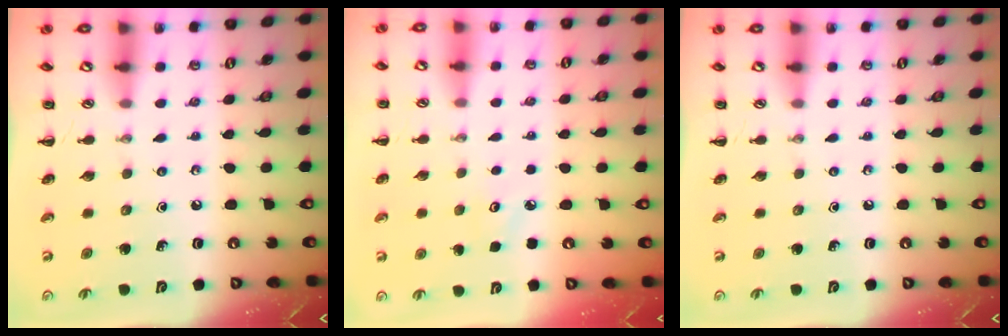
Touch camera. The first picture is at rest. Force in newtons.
{"total": 2.8, "press": 2.7, "slide": 0.8}
{"total": 0.0}